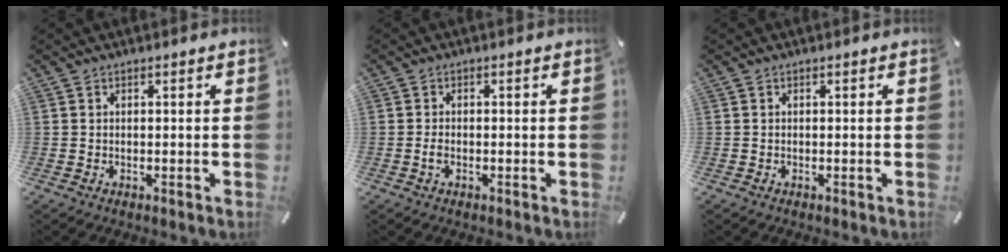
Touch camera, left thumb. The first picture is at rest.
{"total": 1.4, "force": [-0.6, 0.7, 1.1], "torque": [-0.026, 0.001, -0.013]}
{"total": 0.0}